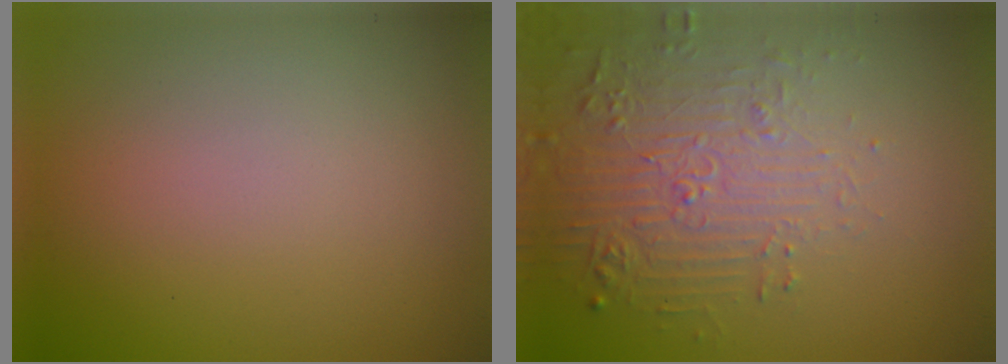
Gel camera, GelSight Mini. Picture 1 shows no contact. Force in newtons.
{"total": 5.4, "press": 3.8, "slide": 3.8}